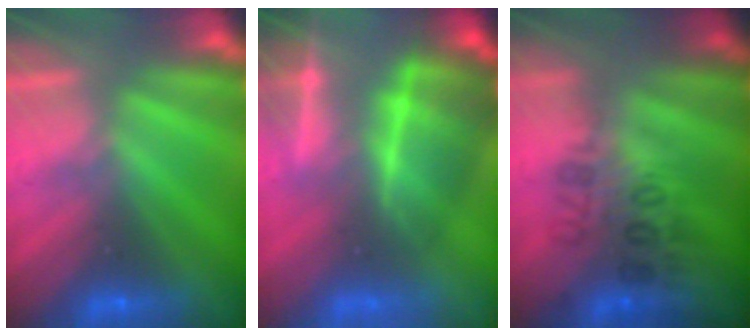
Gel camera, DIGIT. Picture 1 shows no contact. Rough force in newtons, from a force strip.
{"total": 8.1}
{"total": 2.9}